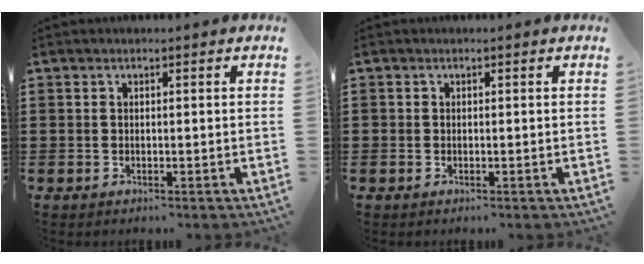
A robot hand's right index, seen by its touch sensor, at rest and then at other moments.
{"total": 0.0}